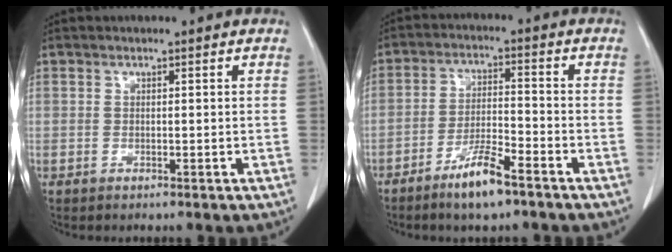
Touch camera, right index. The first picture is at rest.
{"total": 7.2, "force": [-5.0, 1.0, 5.1], "torque": [-0.102, -0.007, -0.090]}